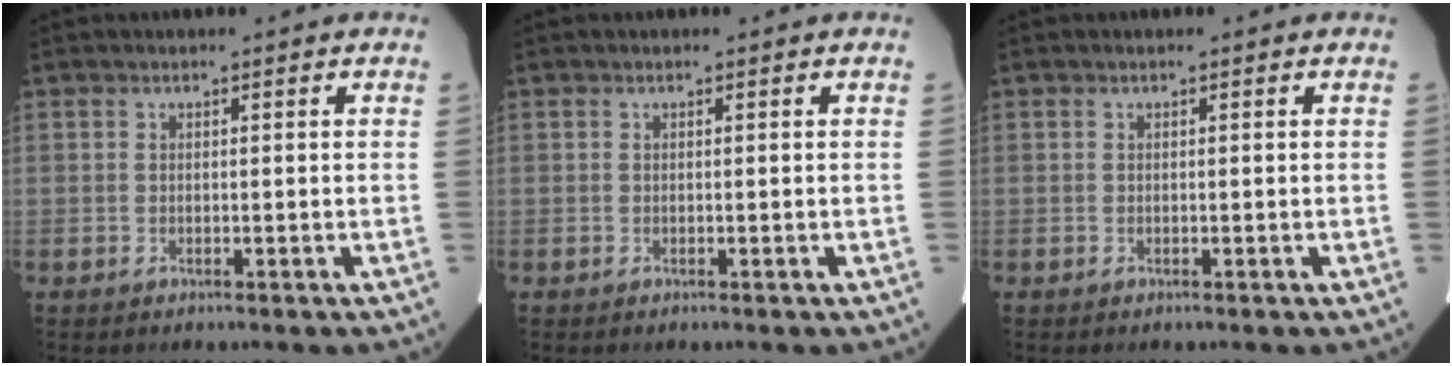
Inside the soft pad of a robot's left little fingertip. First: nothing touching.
{"total": 0.0}
{"total": 0.0}